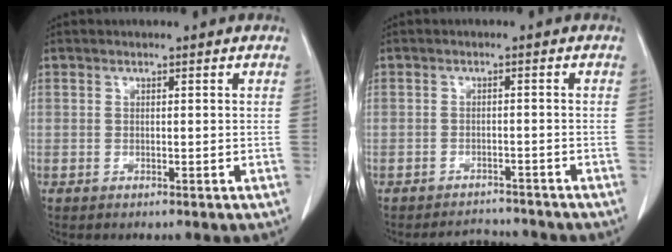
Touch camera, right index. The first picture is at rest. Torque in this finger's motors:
{"motor_torque": [-0.04, -0.03, -0.12, -0.04]}